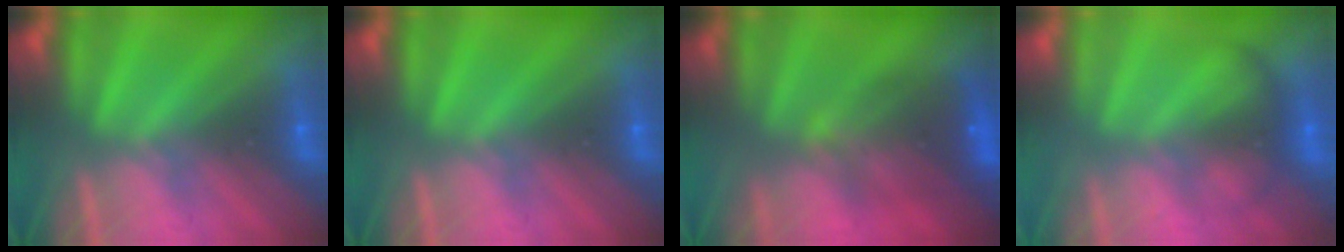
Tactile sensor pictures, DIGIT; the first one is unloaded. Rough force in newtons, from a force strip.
{"total": 0.0}
{"total": 7.6}
{"total": 2.1}